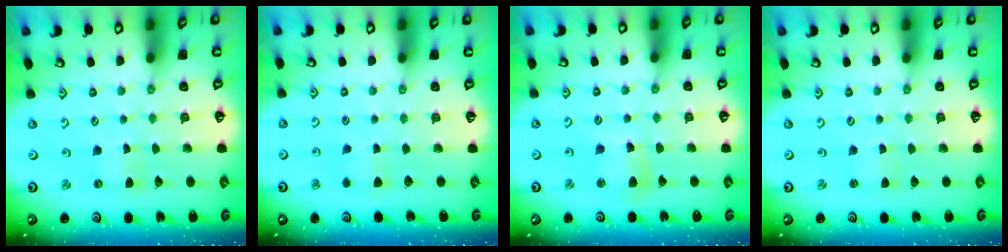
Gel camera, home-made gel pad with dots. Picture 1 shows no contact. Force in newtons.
{"total": 2.7, "press": 2.6, "slide": 0.8}
{"total": 5.4, "press": 5.3, "slide": 0.8}
{"total": 0.8, "press": 0.8, "slide": 0.0}